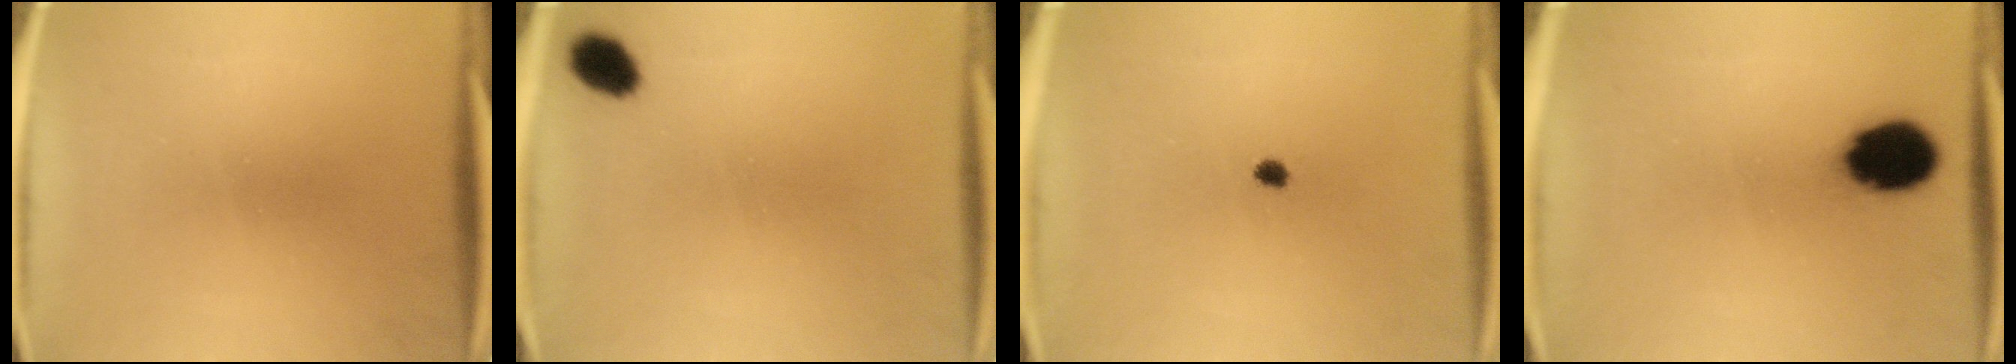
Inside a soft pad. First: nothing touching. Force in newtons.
{"total": 4.6}
{"total": 1.5}
{"total": 11.8}